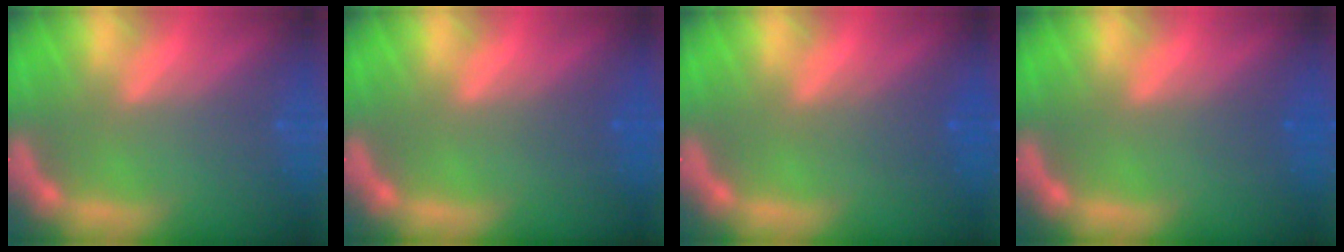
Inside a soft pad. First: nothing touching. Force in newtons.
{"total": 0.9}
{"total": 2.0}
{"total": 0.9}